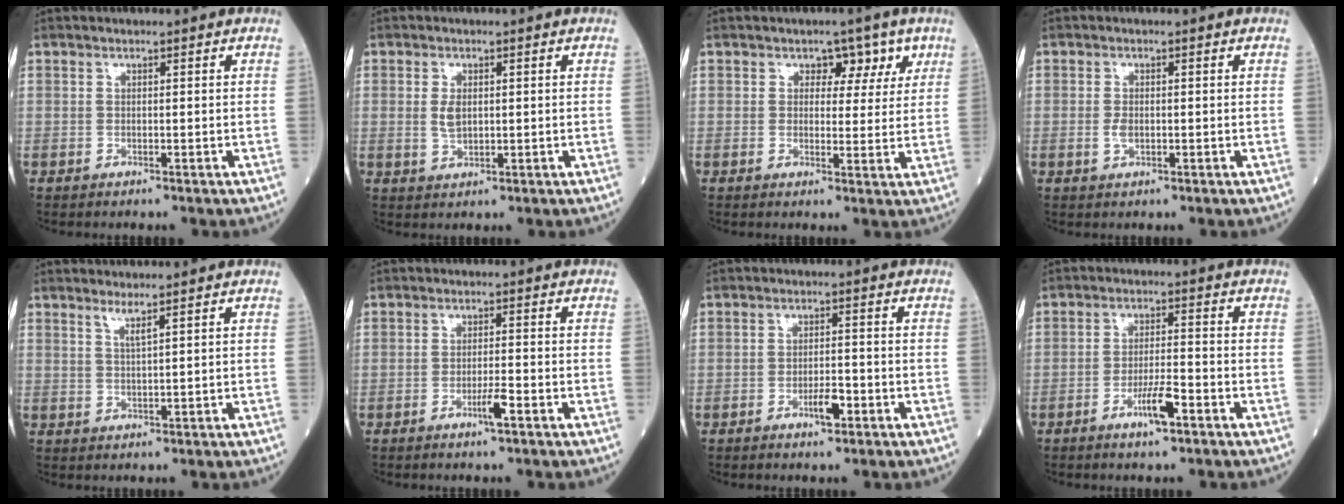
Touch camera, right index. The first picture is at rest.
{"total": 2.7, "force": [0.3, 1.4, 2.3], "torque": [-0.047, -0.002, 0.009]}
{"total": 4.5, "force": [2.4, 3.1, 2.2], "torque": [-0.013, 0.007, 0.027]}
{"total": 1.7, "force": [-0.3, 0.8, 1.4], "torque": [-0.033, -0.001, -0.004]}
{"total": 2.0, "force": [1.3, -0.3, 1.5], "torque": [-0.034, -0.002, 0.027]}
{"total": 2.7, "force": [-1.5, -0.1, 2.3], "torque": [-0.043, -0.003, -0.028]}
{"total": 3.2, "force": [-1.7, 0.7, 2.6], "torque": [-0.045, 0.002, -0.028]}
{"total": 5.0, "force": [-2.7, 0.4, 4.1], "torque": [-0.078, -0.002, -0.051]}